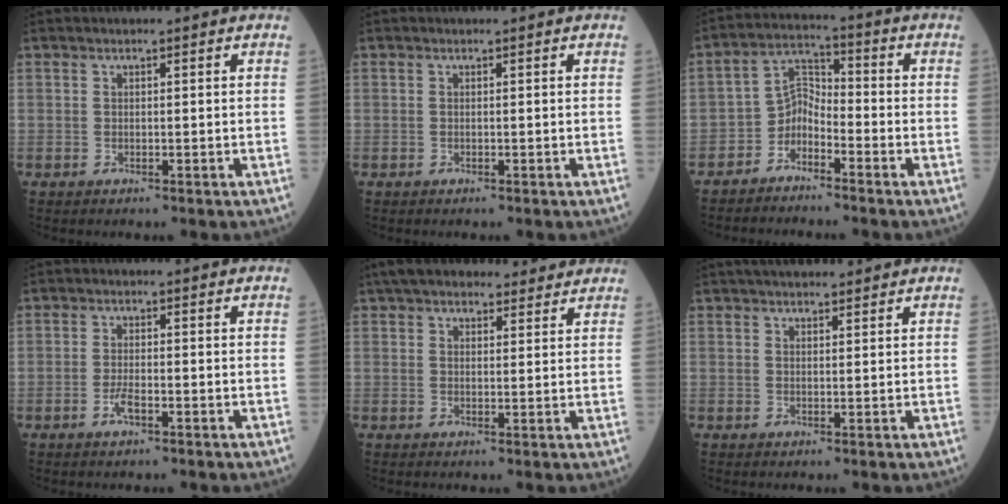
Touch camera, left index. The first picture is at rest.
{"total": 0.0}
{"total": 4.2, "force": [-3.1, 2.2, 1.7], "torque": [-0.021, 0.008, -0.070]}
{"total": 2.0, "force": [-1.0, 0.4, 1.7], "torque": [-0.039, -0.002, -0.021]}
{"total": 12.5, "force": [10.9, 3.8, 5.0], "torque": [-0.064, 0.040, 0.152]}
{"total": 6.3, "force": [5.5, 1.3, 2.8], "torque": [-0.037, 0.029, 0.083]}